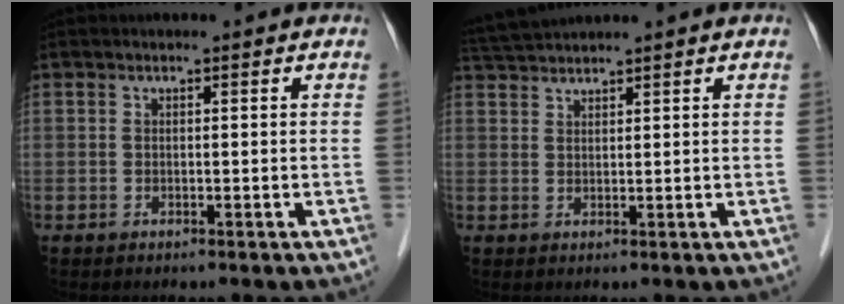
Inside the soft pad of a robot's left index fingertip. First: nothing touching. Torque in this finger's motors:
{"motor_torque": [-0.48, -0.48, 0.02, 0.02]}